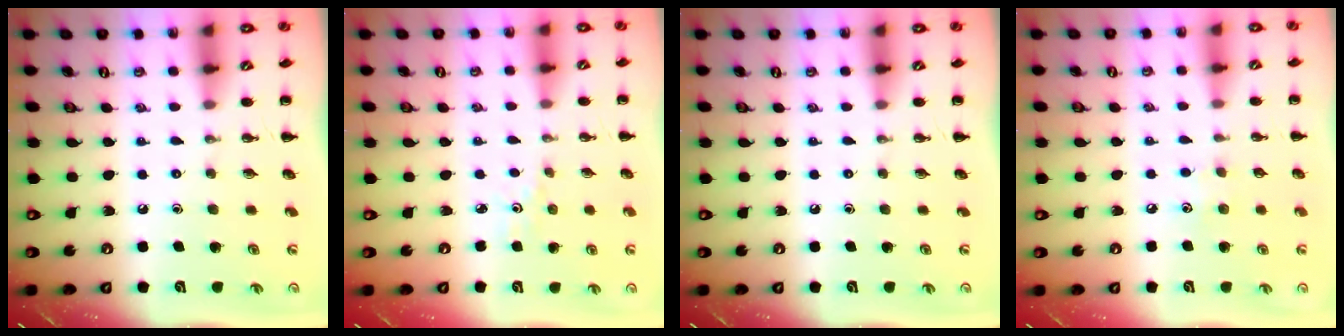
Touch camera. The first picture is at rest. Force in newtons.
{"total": 1.7, "press": 1.7, "slide": 0.4}
{"total": 0.0}
{"total": 5.2, "press": 5.1, "slide": 0.9}